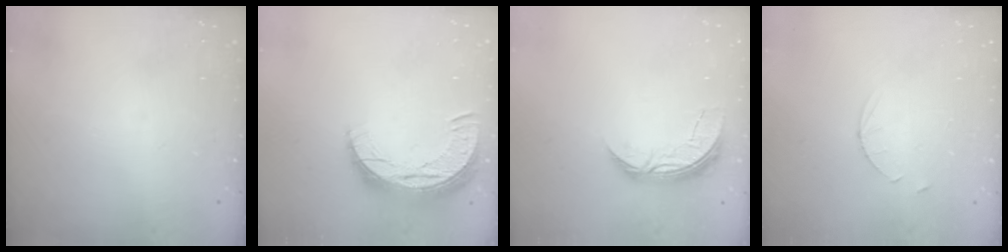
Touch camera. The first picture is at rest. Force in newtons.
{"total": 10.9, "press": 10.9, "slide": 0.7}
{"total": 7.1, "press": 7.1, "slide": 0.6}
{"total": 3.0, "press": 2.9, "slide": 0.4}